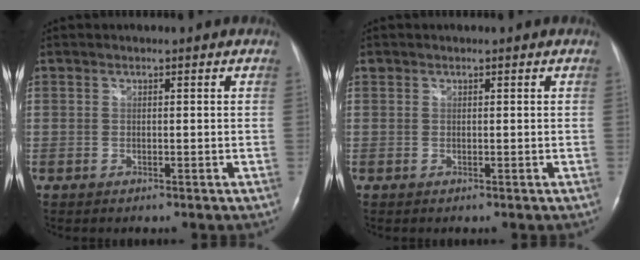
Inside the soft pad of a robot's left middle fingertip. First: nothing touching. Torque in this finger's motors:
{"motor_torque": [0.12, -0.05, -0.04, 0.00]}